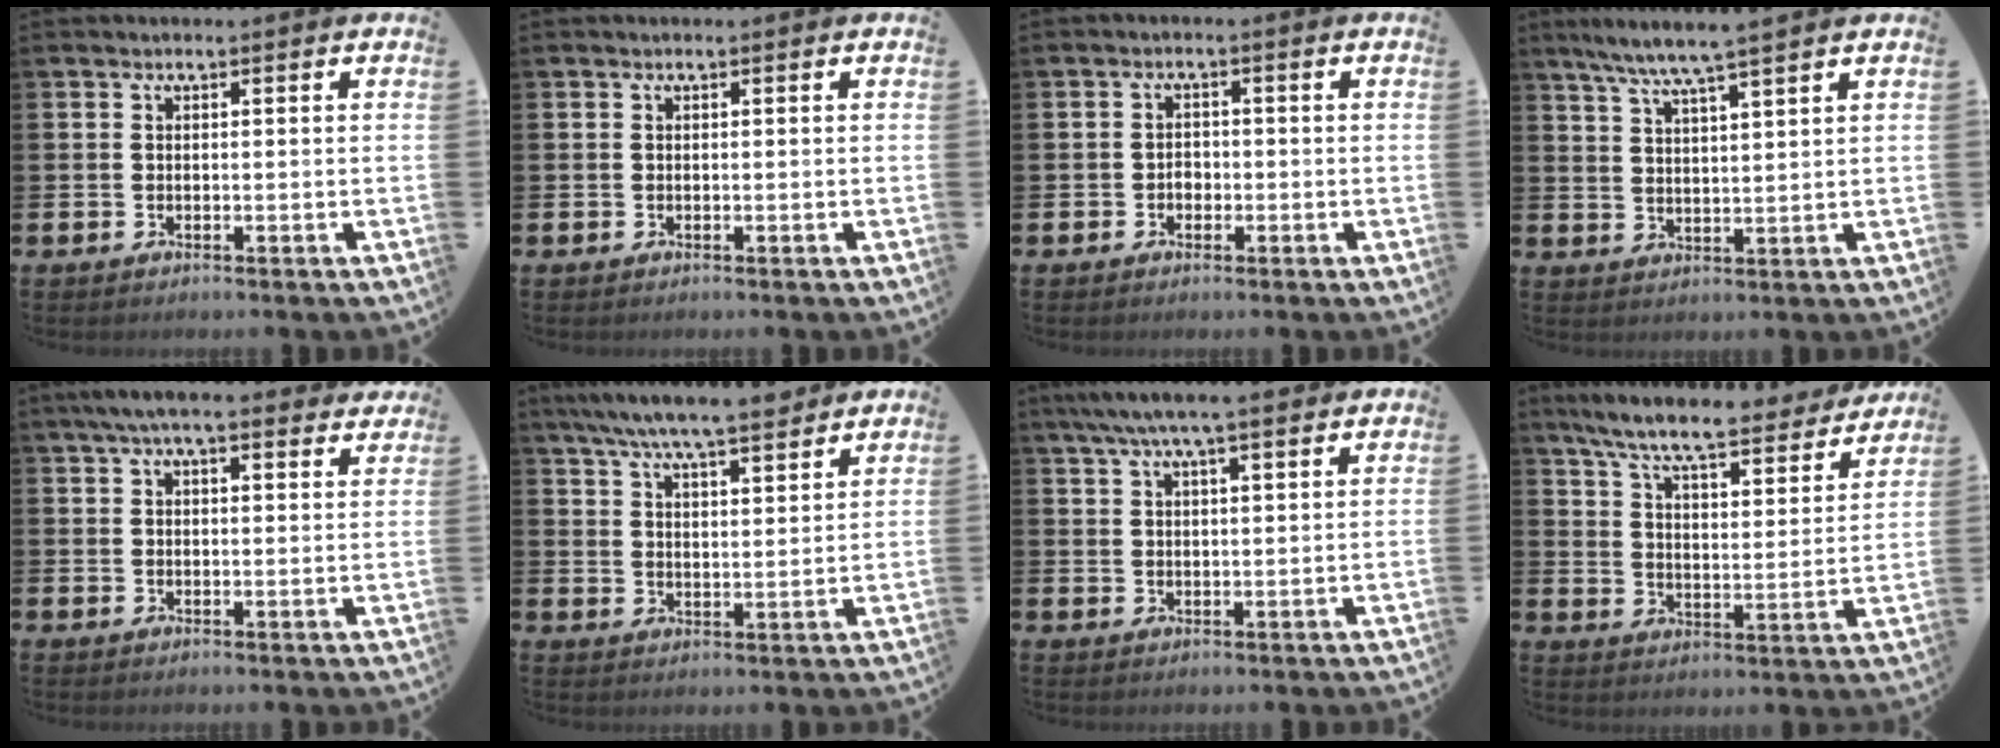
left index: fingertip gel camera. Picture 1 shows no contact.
{"total": 0.0}
{"total": 1.6, "force": [-0.6, 1.3, 0.8], "torque": [-0.006, 0.001, -0.016]}
{"total": 6.0, "force": [5.3, -0.6, 2.6], "torque": [-0.071, -0.020, 0.094]}
{"total": 5.5, "force": [4.8, 1.0, 2.5], "torque": [-0.059, -0.009, 0.087]}
{"total": 7.4, "force": [7.0, 0.6, 2.5], "torque": [-0.070, -0.033, 0.124]}
{"total": 6.2, "force": [5.4, 0.8, 3.0], "torque": [-0.071, -0.009, 0.098]}
{"total": 8.6, "force": [7.7, 0.9, 3.8], "torque": [-0.100, -0.054, 0.128]}